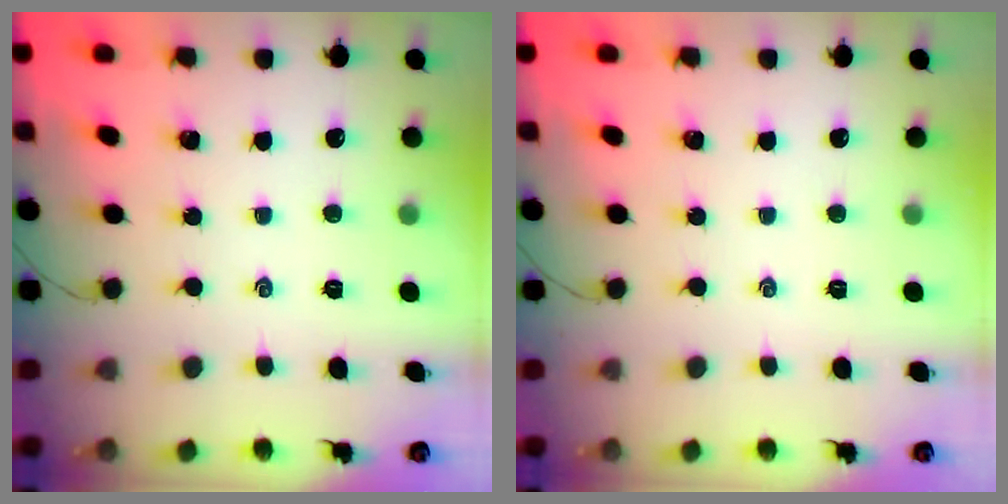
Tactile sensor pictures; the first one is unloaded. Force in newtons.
{"total": 0.0}